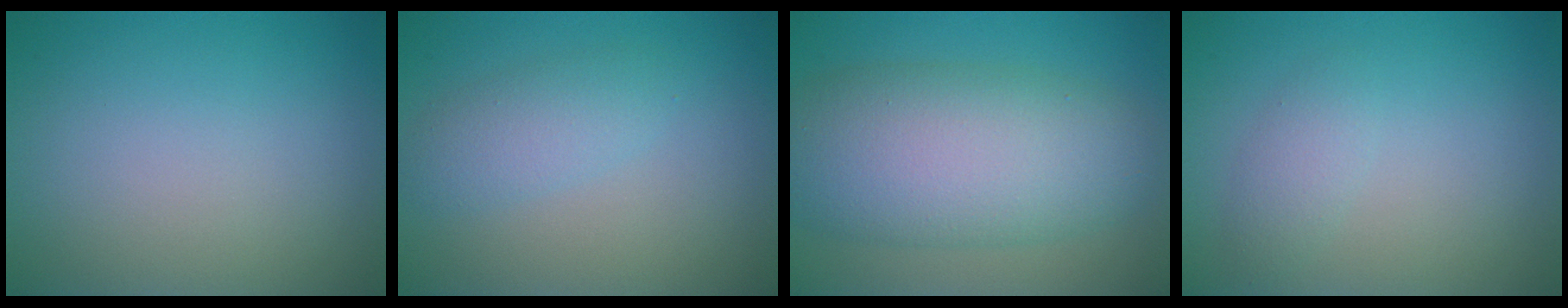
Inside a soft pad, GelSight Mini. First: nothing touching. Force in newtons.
{"total": 2.4, "press": 2.4, "slide": 0.1}
{"total": 10.0, "press": 10.0, "slide": 0.2}
{"total": 1.6, "press": 1.6, "slide": 0.1}